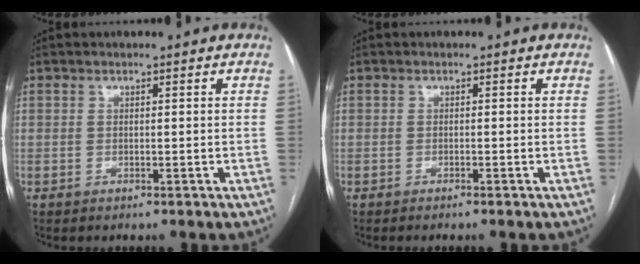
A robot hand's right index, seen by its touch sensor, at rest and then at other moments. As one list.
[{"total": 1.0, "force": [-0.8, -0.3, 0.5], "torque": [-0.007, 0.002, -0.013]}]